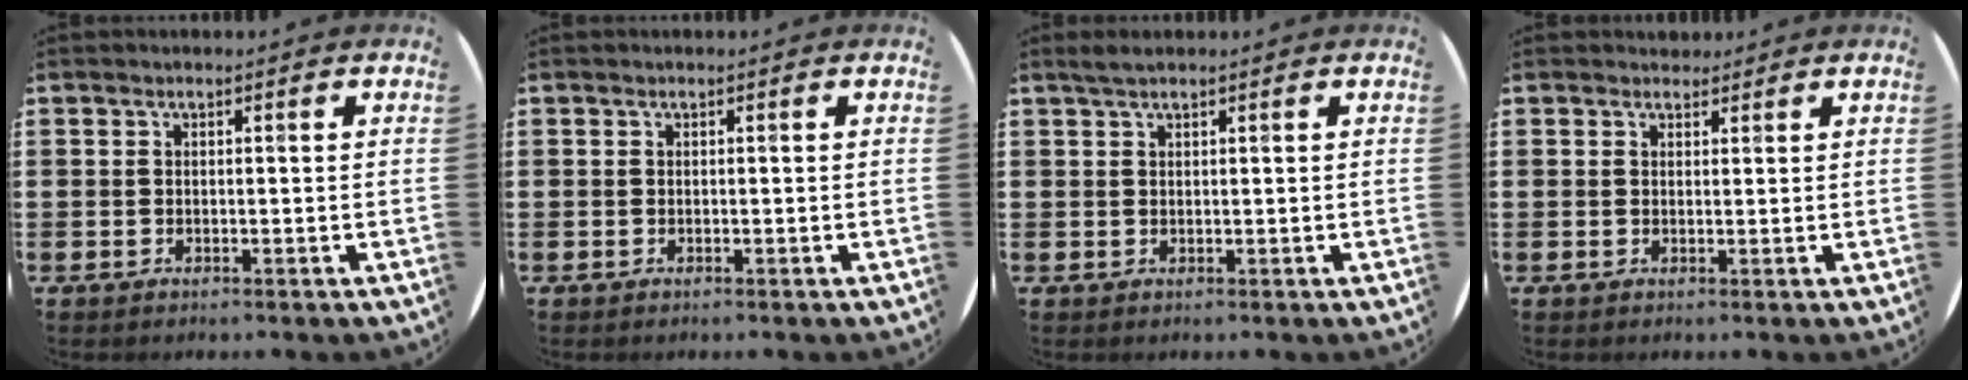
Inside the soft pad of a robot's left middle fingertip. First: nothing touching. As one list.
[{"total": 0.0}, {"total": 1.3, "force": [1.1, 0.2, 0.7], "torque": [-0.015, 0.003, 0.019]}, {"total": 1.3, "force": [1.2, 0.4, -0.1], "torque": [0.009, 0.000, 0.022]}]